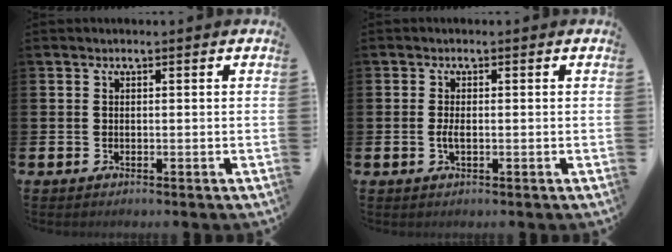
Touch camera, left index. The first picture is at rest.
{"total": 1.6, "force": [-0.3, 0.6, 1.5], "torque": [-0.024, -0.001, -0.006]}